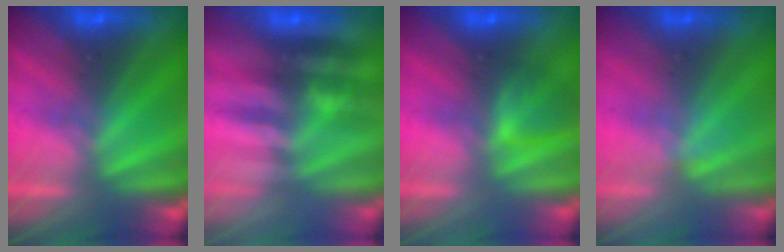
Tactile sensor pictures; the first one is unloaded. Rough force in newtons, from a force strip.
{"total": 2.5}
{"total": 2.1}
{"total": 2.4}